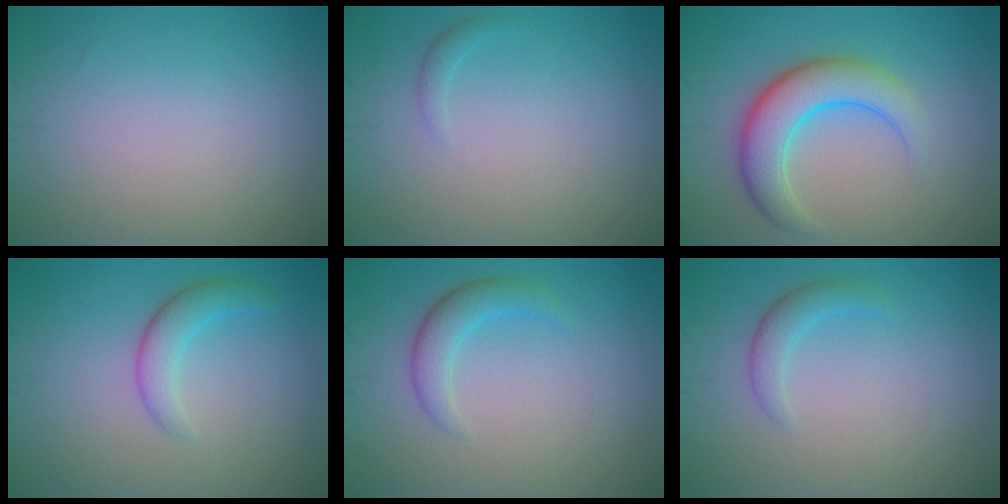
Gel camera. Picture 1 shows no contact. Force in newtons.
{"total": 0.7, "press": 0.7, "slide": 0.1}
{"total": 5.7, "press": 5.7, "slide": 0.1}
{"total": 2.5, "press": 2.5, "slide": 0.2}
{"total": 2.5, "press": 2.5, "slide": 0.0}
{"total": 1.8, "press": 1.8, "slide": 0.0}